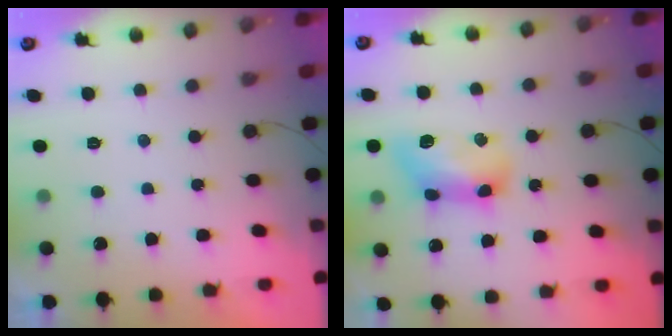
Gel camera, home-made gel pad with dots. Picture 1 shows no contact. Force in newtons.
{"total": 12.1, "press": 12.1, "slide": 0.6}